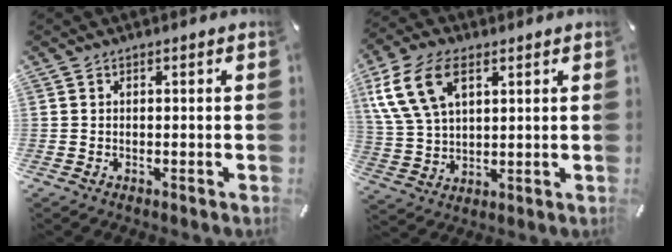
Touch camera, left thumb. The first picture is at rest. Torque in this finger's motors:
{"motor_torque": [2.04, 2.85, 2.09, -0.68, 0.55]}